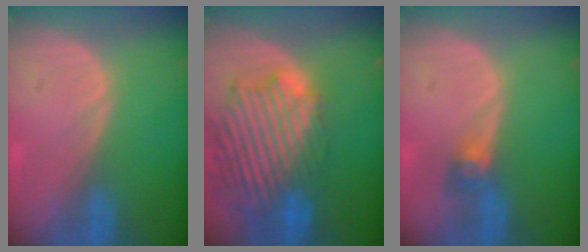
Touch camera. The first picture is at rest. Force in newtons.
{"total": 13.9, "press": 11.9, "slide": 7.2}
{"total": 3.1, "press": 2.7, "slide": 1.5}